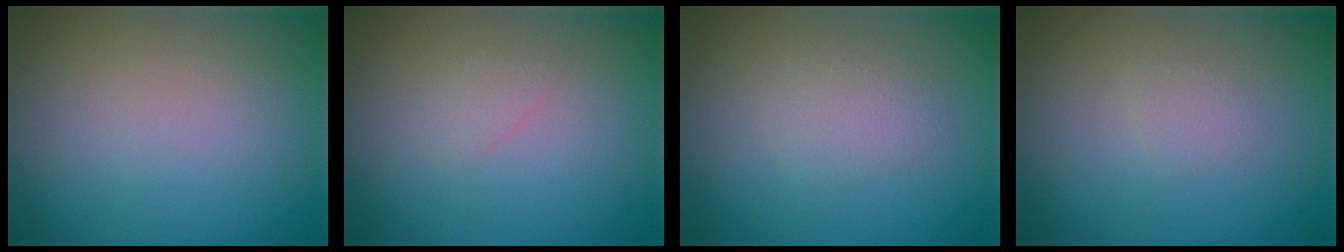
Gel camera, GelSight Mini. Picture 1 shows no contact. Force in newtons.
{"total": 1.0, "press": 1.0, "slide": 0.1}
{"total": 1.9, "press": 1.9, "slide": 0.0}
{"total": 0.9, "press": 0.9, "slide": 0.0}